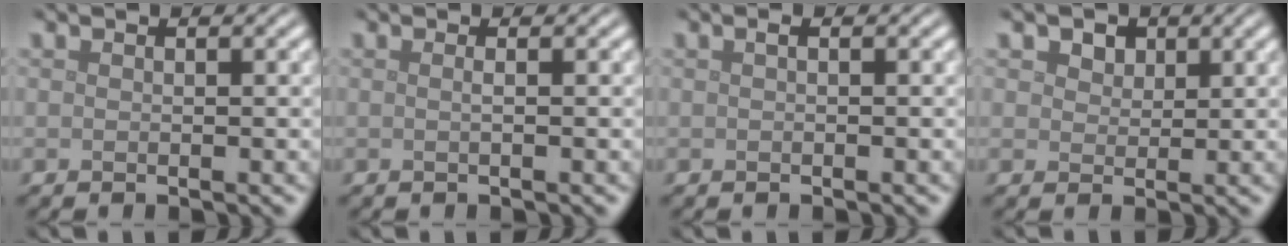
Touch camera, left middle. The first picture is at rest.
{"total": 0.8, "force": [0.1, 0.4, 0.7], "torque": [-0.007, -0.002, -0.007]}
{"total": 0.6, "force": [0.1, 0.1, 0.5], "torque": [-0.012, 0.003, 0.001]}
{"total": 2.6, "force": [1.6, 1.7, 1.1], "torque": [-0.022, -0.005, 0.023]}